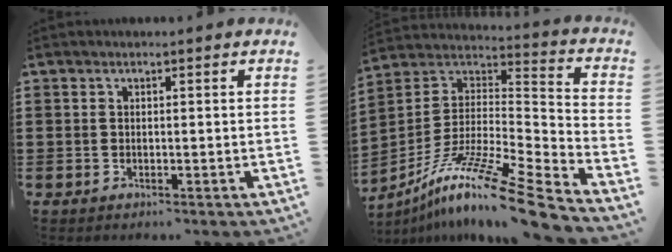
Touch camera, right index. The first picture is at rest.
{"total": 14.0, "force": [-10.7, 0.1, 9.1], "torque": [-0.163, 0.014, -0.203]}